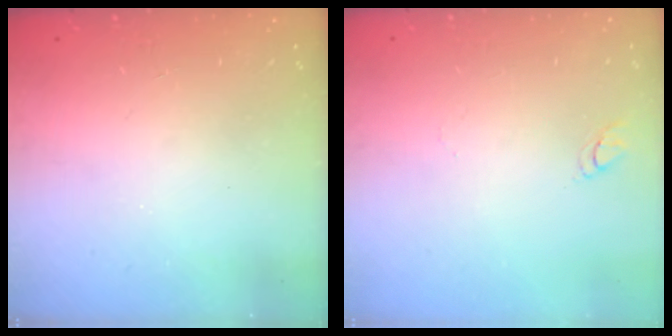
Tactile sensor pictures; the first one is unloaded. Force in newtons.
{"total": 3.0, "press": 3.0, "slide": 0.3}